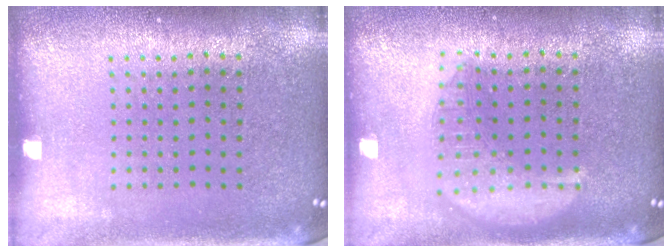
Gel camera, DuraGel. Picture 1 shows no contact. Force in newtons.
{"total": 2.4, "press": 2.4, "slide": 0.3}